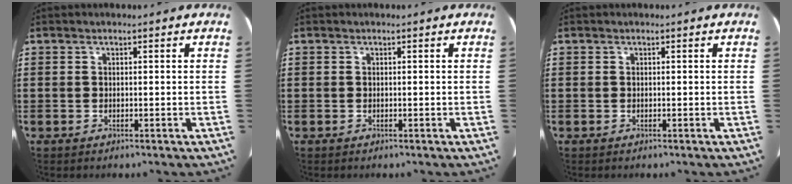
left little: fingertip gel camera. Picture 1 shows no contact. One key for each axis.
{"total": 0.0}
{"total": 0.0}